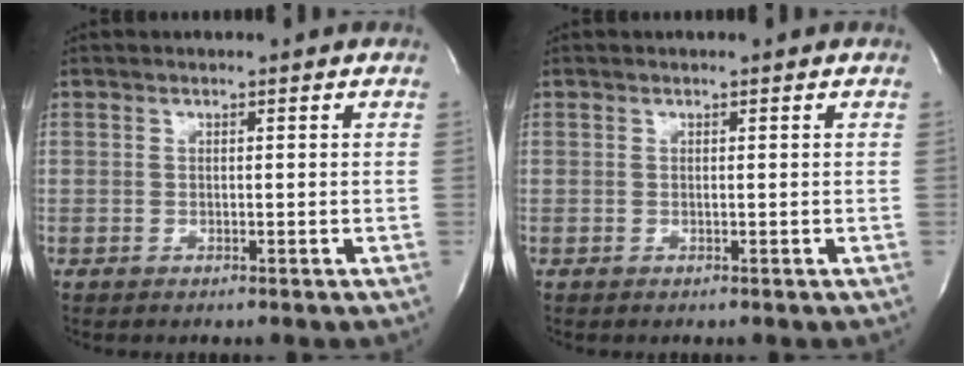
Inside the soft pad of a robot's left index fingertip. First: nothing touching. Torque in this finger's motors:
{"motor_torque": [0.07, 0.00, -0.04, -0.01]}